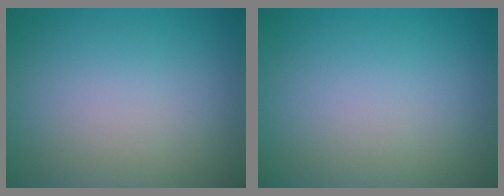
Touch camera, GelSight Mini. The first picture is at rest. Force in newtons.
{"total": 0.0}